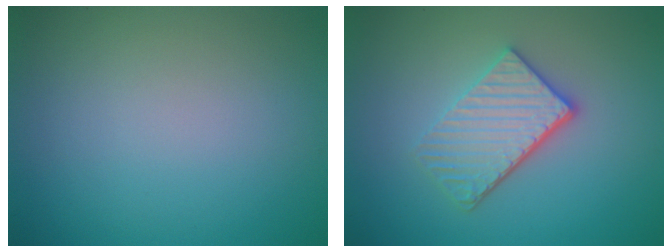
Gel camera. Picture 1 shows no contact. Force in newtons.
{"total": 4.1, "press": 3.3, "slide": 2.4}